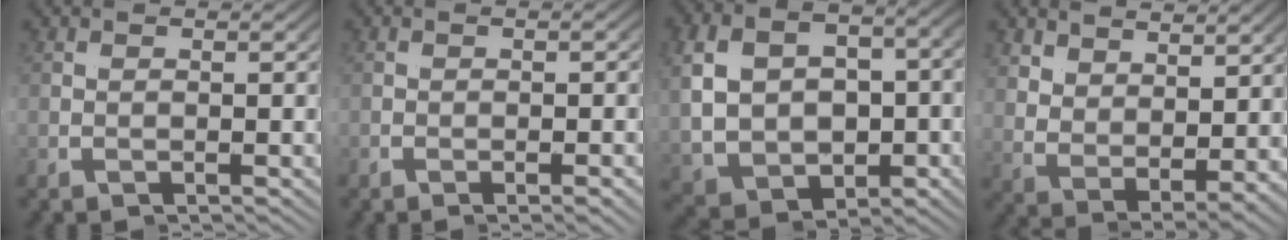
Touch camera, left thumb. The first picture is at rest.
{"total": 2.1, "force": [-0.9, -1.0, 1.6], "torque": [-0.030, 0.007, -0.020]}
{"total": 9.5, "force": [-1.2, 6.8, 6.4], "torque": [-0.127, -0.033, 0.003]}
{"total": 2.8, "force": [2.3, -1.6, -0.2], "torque": [-0.010, 0.004, 0.046]}